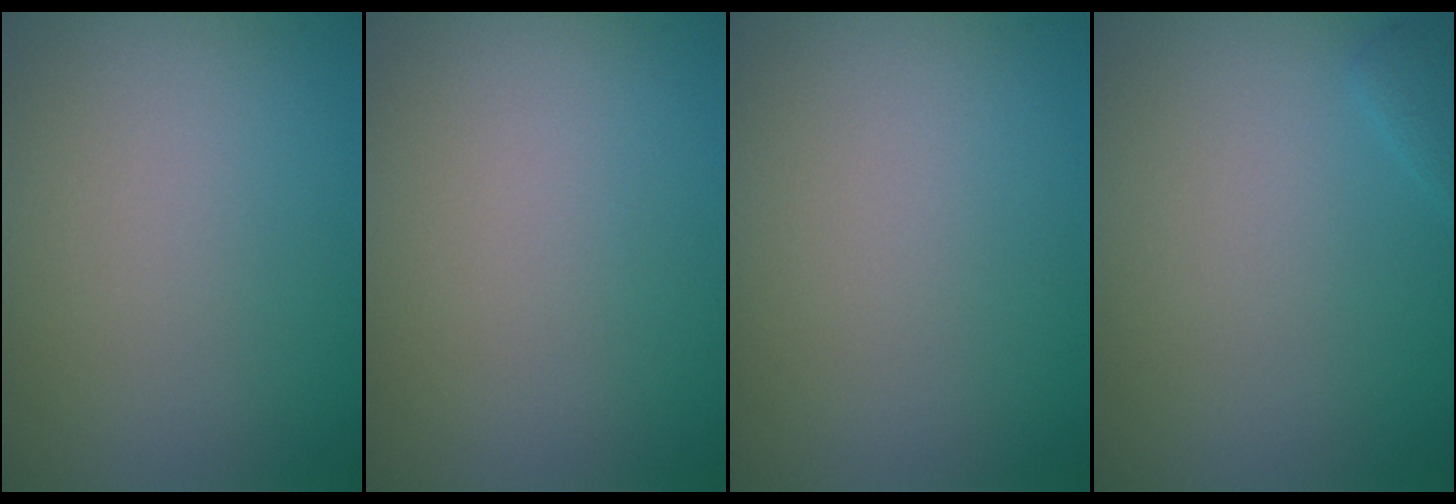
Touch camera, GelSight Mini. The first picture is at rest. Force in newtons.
{"total": 0.0}
{"total": 0.0}
{"total": 0.7, "press": 0.7, "slide": 0.1}